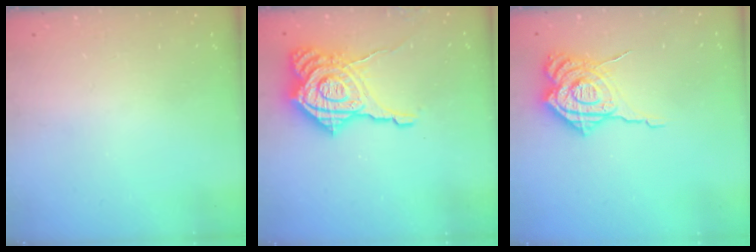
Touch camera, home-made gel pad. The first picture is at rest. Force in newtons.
{"total": 20.6, "press": 20.5, "slide": 1.6}
{"total": 16.1, "press": 16.0, "slide": 1.7}